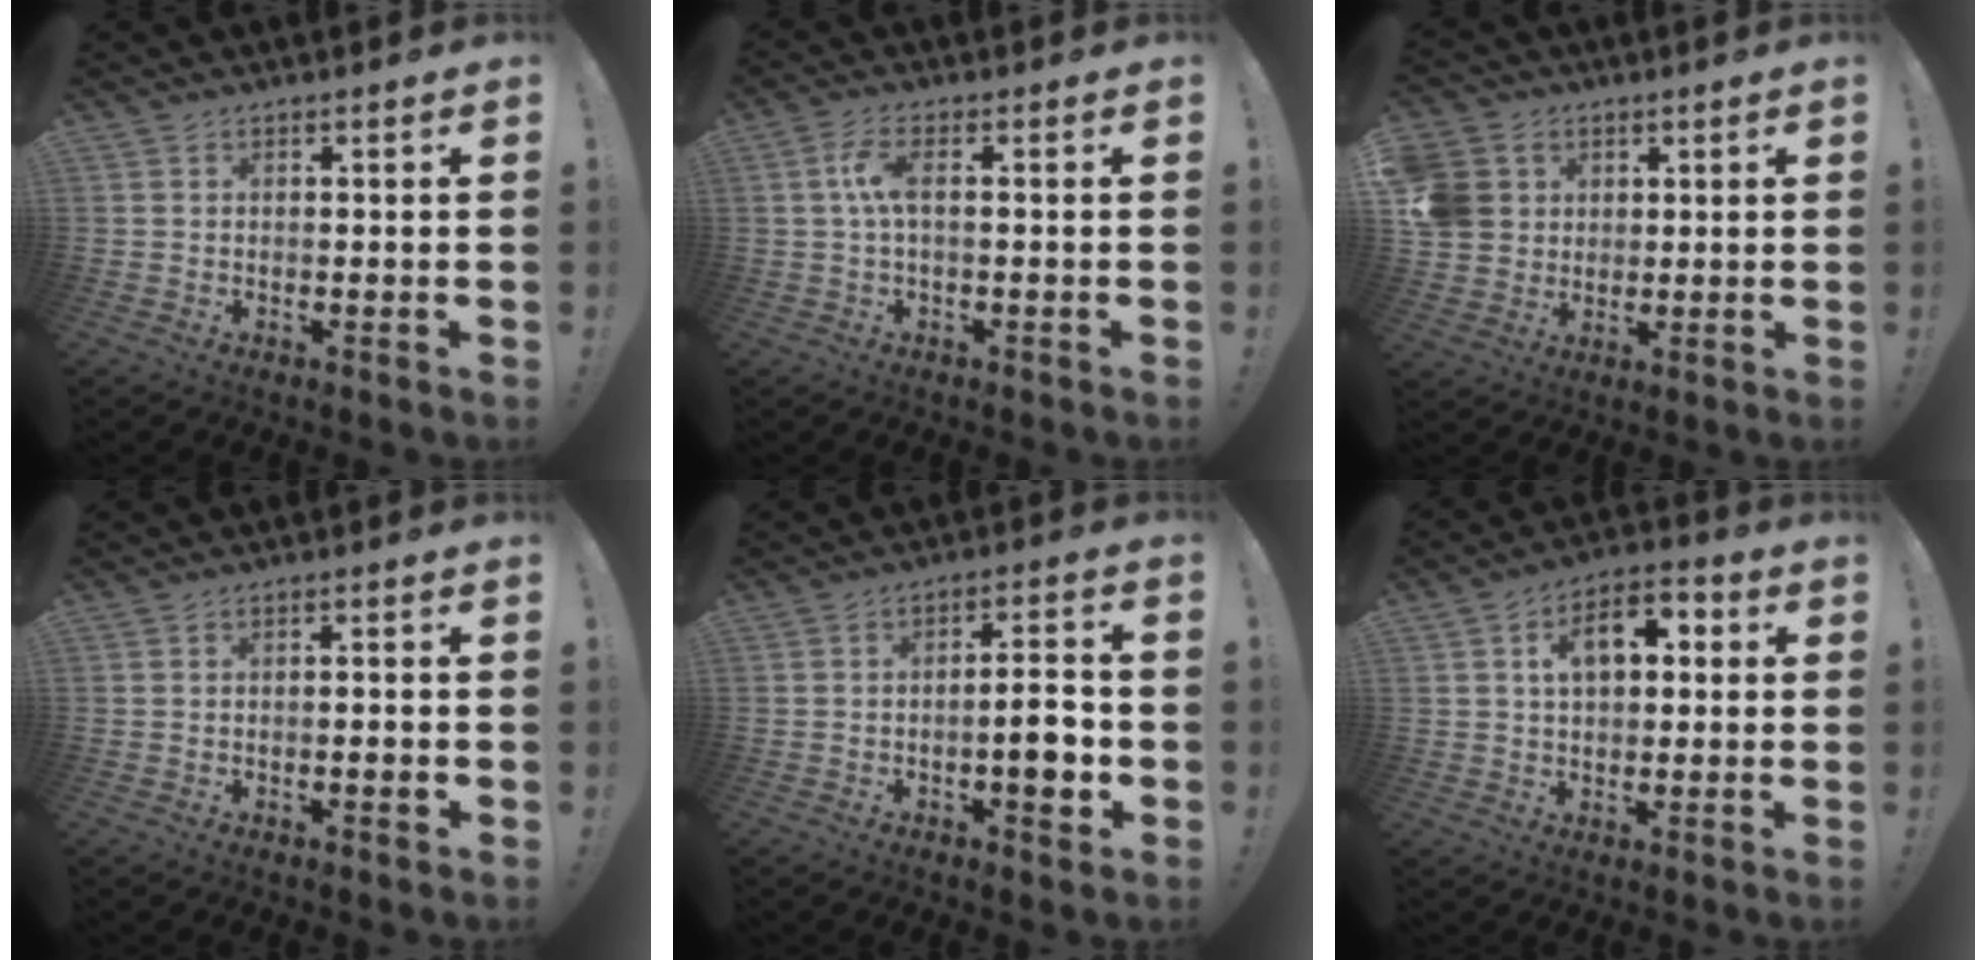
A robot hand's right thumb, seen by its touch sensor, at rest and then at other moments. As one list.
[{"total": 5.8, "force": [0.4, 1.7, 5.6], "torque": [-0.116, -0.003, 0.004]}, {"total": 9.3, "force": [2.6, 8.4, 2.9], "torque": [-0.053, -0.009, 0.057]}, {"total": 1.8, "force": [-0.9, 0.3, 1.5], "torque": [-0.021, 0.004, -0.016]}, {"total": 8.1, "force": [-2.2, 2.9, 7.3], "torque": [-0.087, 0.008, -0.038]}, {"total": 10.4, "force": [2.5, 6.6, 7.7], "torque": [-0.108, 0.008, 0.042]}]